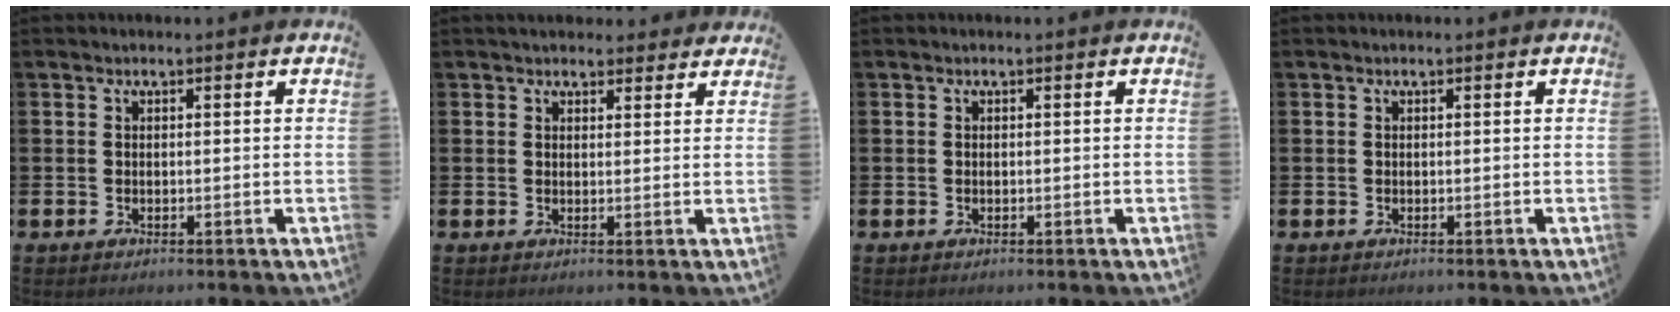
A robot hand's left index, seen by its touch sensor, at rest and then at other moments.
{"total": 2.7, "force": [2.6, 0.9, 0.0], "torque": [0.003, -0.011, 0.046]}
{"total": 0.0}
{"total": 0.0}